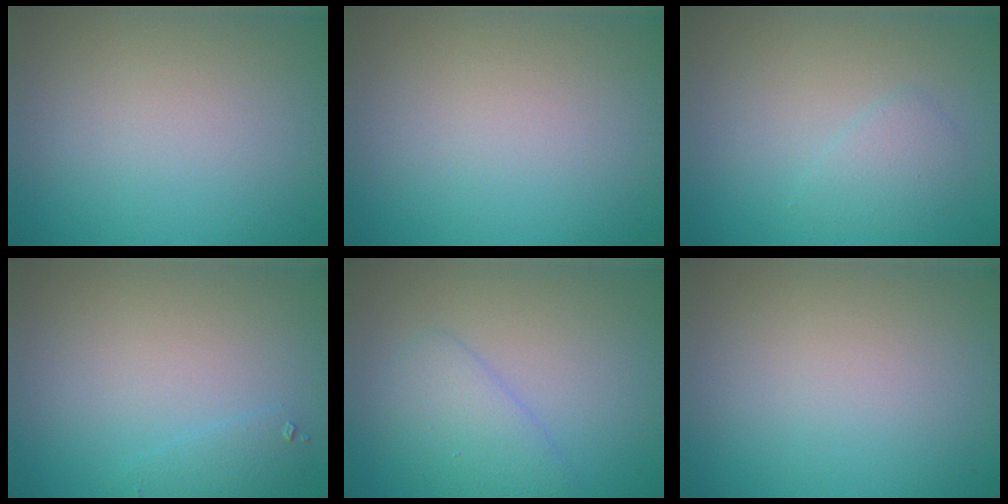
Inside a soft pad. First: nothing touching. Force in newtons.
{"total": 0.0}
{"total": 1.5, "press": 1.5, "slide": 0.2}
{"total": 1.1, "press": 1.1, "slide": 0.1}
{"total": 3.0, "press": 3.0, "slide": 0.2}
{"total": 0.0}